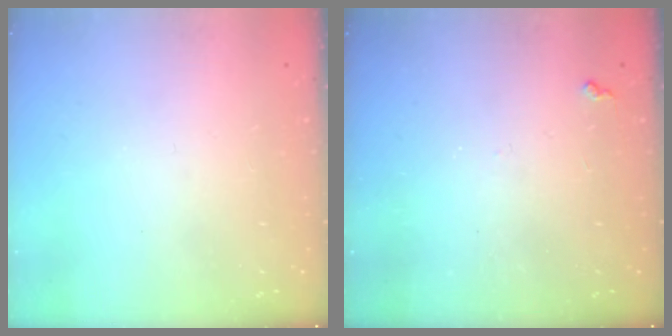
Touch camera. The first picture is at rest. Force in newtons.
{"total": 5.0, "press": 4.9, "slide": 0.8}